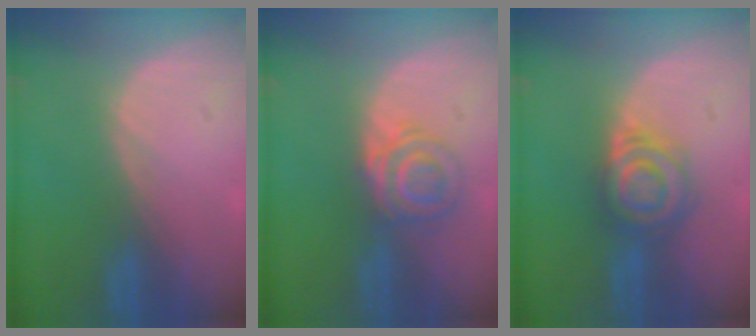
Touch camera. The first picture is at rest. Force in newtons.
{"total": 5.9, "press": 5.5, "slide": 2.2}
{"total": 6.9, "press": 6.5, "slide": 2.5}